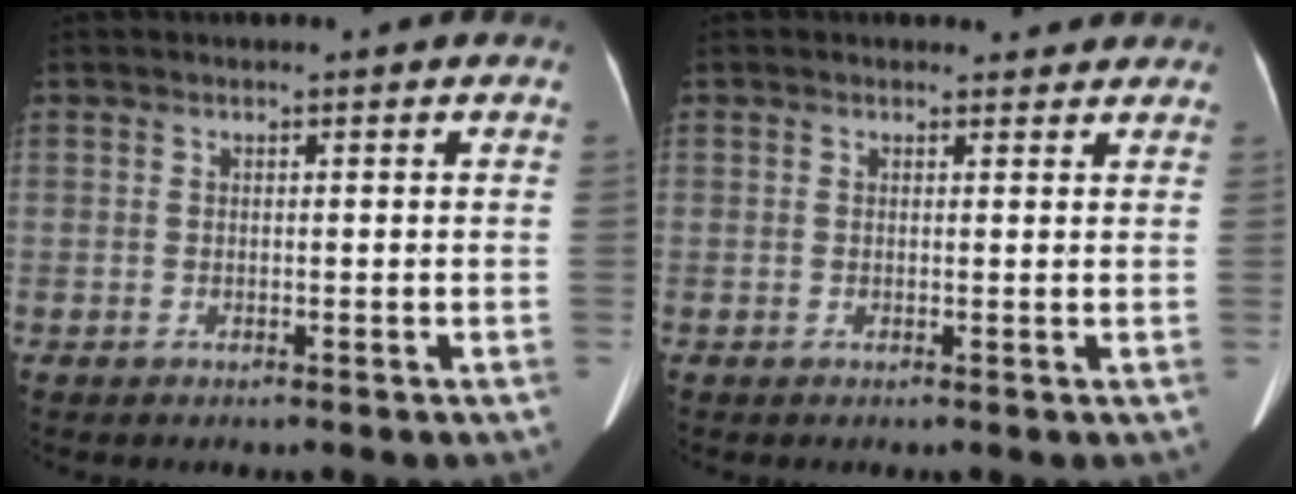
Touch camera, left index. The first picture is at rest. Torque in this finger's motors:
{"motor_torque": [-0.09, -0.40, 0.01, -0.02]}